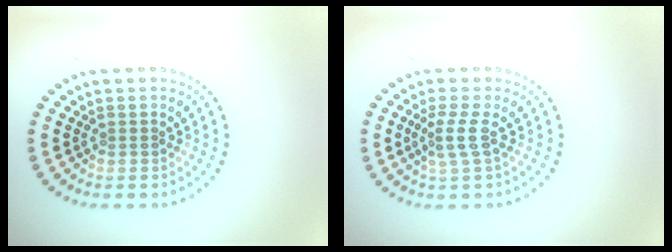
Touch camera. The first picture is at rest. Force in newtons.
{"total": 2.1, "press": 1.6, "slide": 1.3}